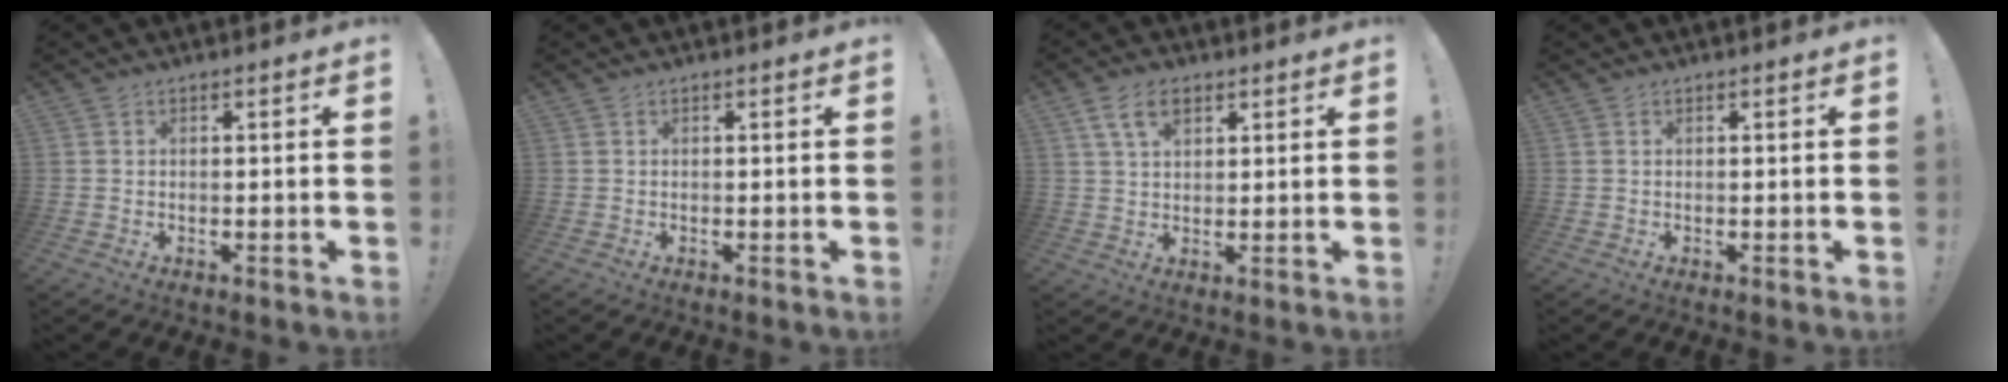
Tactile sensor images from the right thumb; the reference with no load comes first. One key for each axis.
{"total": 0.0}
{"total": 7.7, "fx": 3.8, "fy": 4.4, "fz": 5.0, "tx": -0.081, "ty": -0.003, "tz": 0.072}
{"total": 0.0}